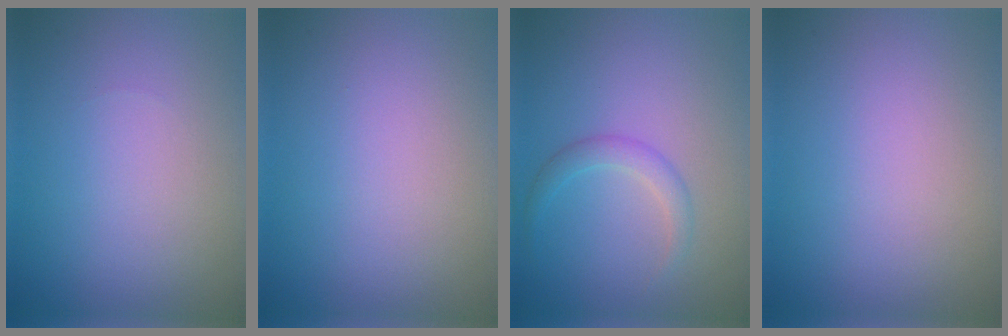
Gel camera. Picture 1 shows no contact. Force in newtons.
{"total": 0.0}
{"total": 1.7, "press": 1.7, "slide": 0.1}
{"total": 0.0}